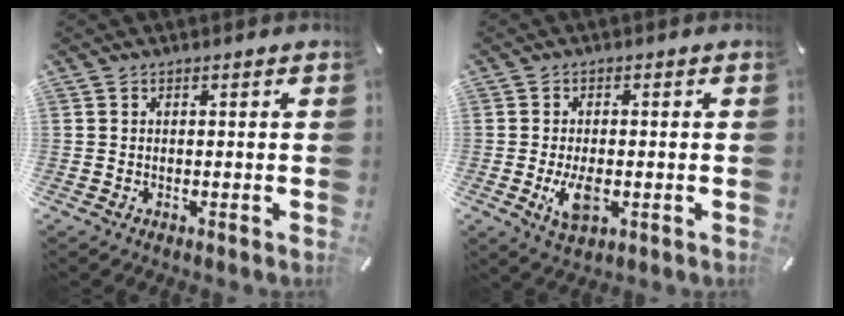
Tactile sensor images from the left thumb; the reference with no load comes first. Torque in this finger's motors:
{"motor_torque": [0.34, 1.37, 0.09, -0.02, 0.24]}